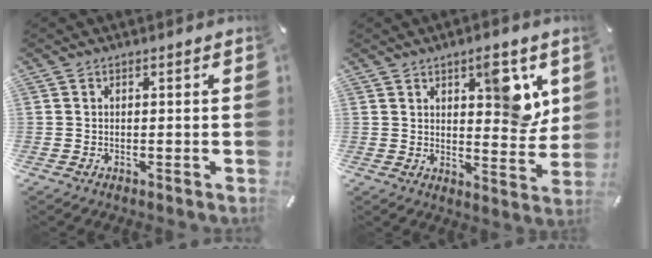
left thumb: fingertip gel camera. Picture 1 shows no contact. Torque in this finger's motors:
{"motor_torque": [1.67, 2.06, 1.06, -1.17, 0.33]}